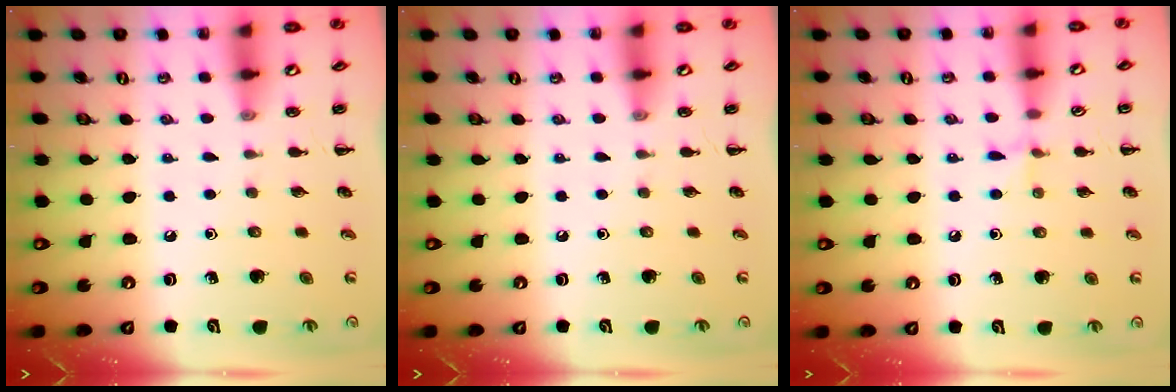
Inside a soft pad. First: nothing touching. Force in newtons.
{"total": 0.0}
{"total": 5.3, "press": 5.0, "slide": 1.9}